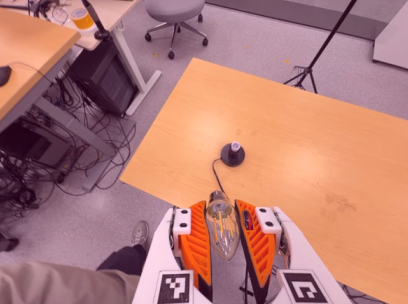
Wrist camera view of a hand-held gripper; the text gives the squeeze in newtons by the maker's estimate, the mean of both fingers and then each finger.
{"total": 20.9, "left": 22.5, "right": 19.3}